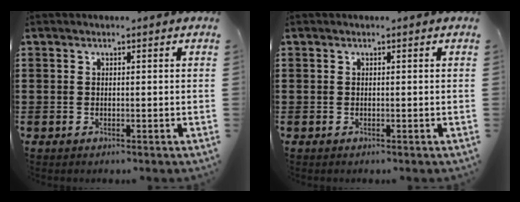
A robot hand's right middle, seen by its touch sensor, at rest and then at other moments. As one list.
[{"total": 0.0}]